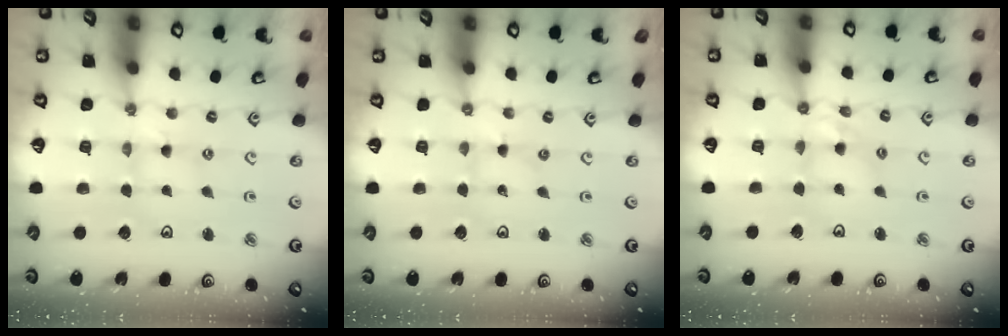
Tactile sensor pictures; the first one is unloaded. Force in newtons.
{"total": 0.0}
{"total": 7.3, "press": 7.3, "slide": 0.6}